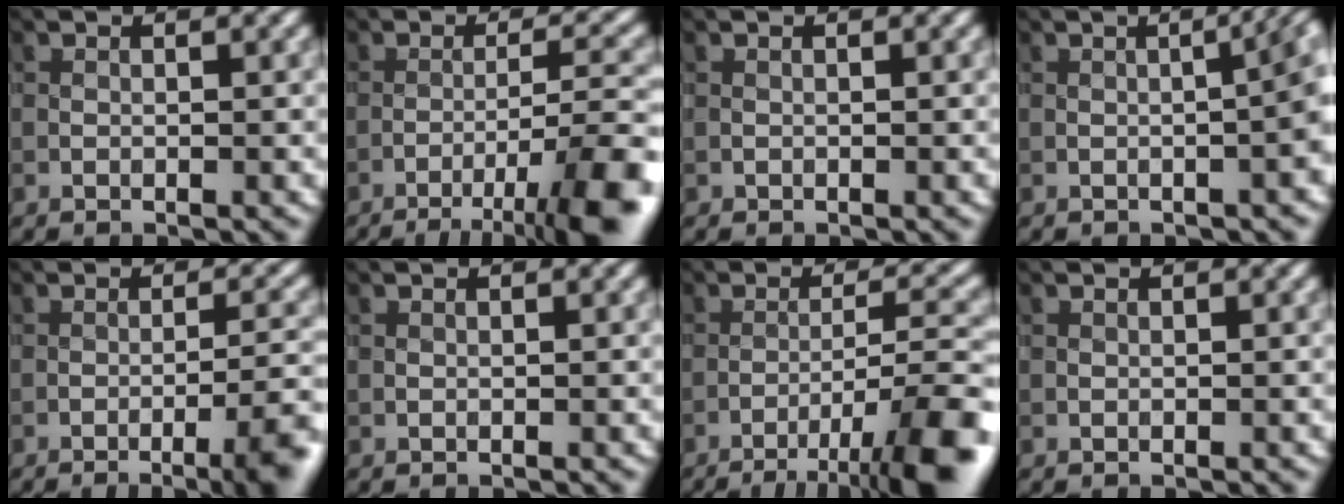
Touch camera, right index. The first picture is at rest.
{"total": 9.3, "force": [-5.9, 1.5, 7.0], "torque": [-0.095, -0.001, -0.080]}
{"total": 0.0}
{"total": 5.7, "force": [-0.4, 2.5, 5.2], "torque": [-0.020, 0.015, -0.006]}
{"total": 6.7, "force": [-3.8, 1.3, 5.3], "torque": [-0.065, 0.005, -0.053]}
{"total": 0.0}
{"total": 10.1, "force": [-6.8, 1.7, 7.3], "torque": [-0.103, -0.003, -0.093]}
{"total": 0.0}